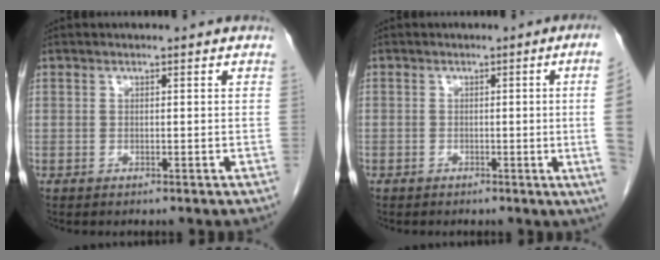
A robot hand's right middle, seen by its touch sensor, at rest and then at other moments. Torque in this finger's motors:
{"motor_torque": [1.21, -0.92, -1.05, -0.21]}